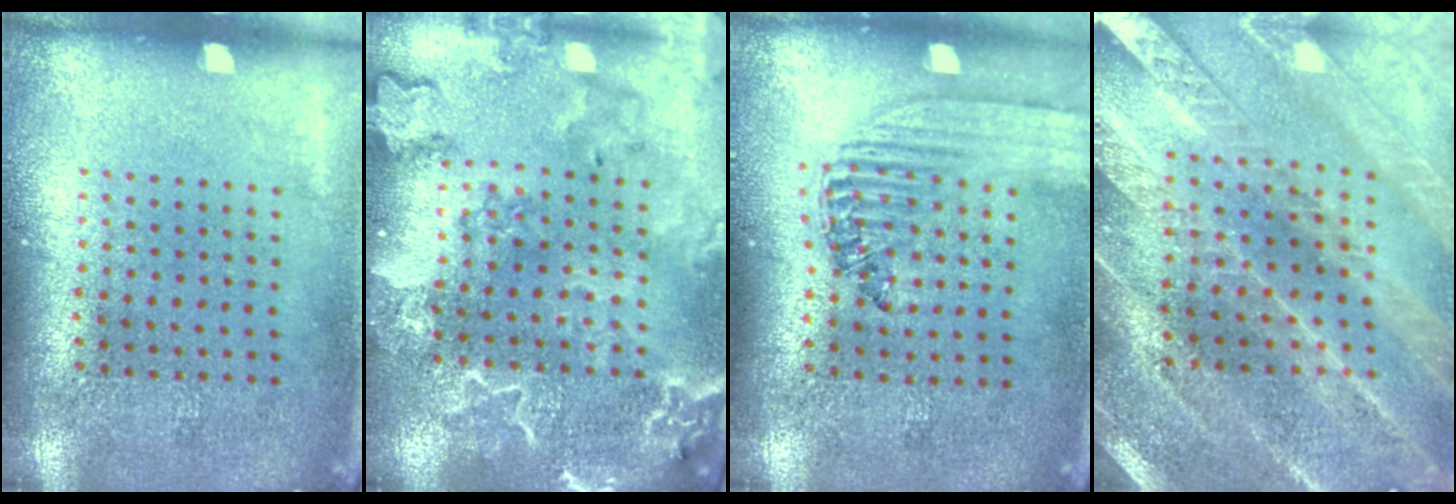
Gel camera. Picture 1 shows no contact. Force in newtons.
{"total": 2.8, "press": 2.6, "slide": 1.0}
{"total": 1.5, "press": 1.4, "slide": 0.6}
{"total": 2.5, "press": 2.5, "slide": 0.2}